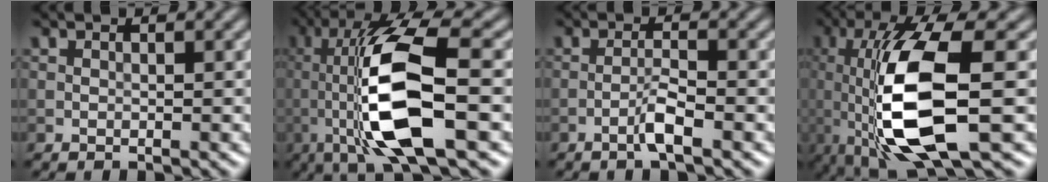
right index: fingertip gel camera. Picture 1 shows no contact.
{"total": 11.4, "force": [-1.2, 3.2, 10.9], "torque": [-0.202, 0.001, -0.022]}
{"total": 2.1, "force": [-1.3, 0.1, 1.7], "torque": [-0.033, 0.008, -0.028]}
{"total": 11.0, "force": [-1.1, 3.5, 10.4], "torque": [-0.211, -0.011, -0.017]}